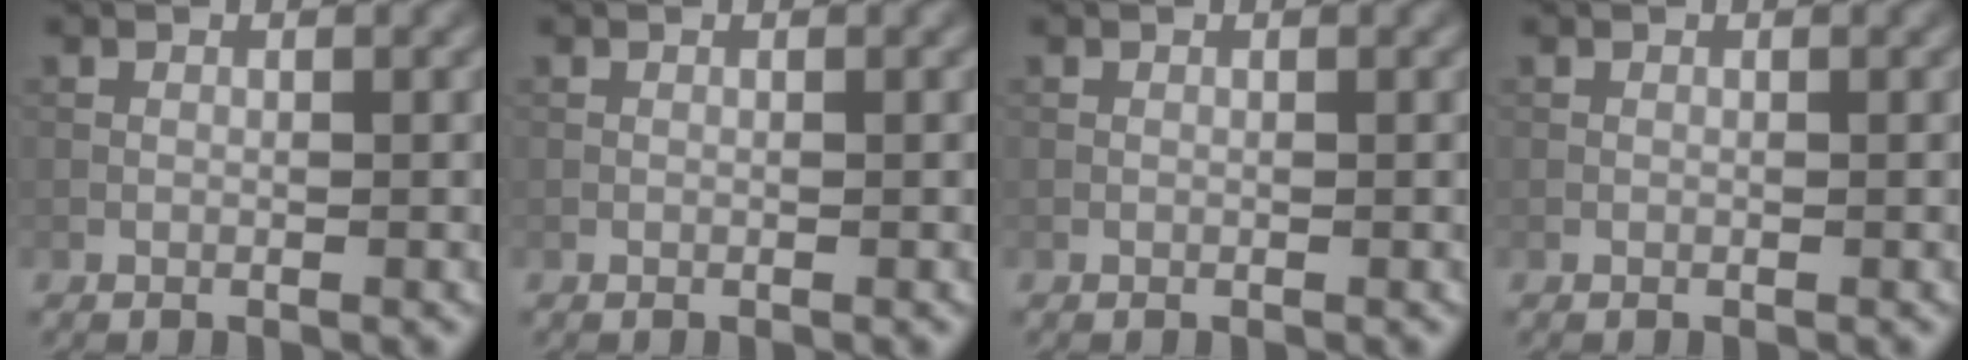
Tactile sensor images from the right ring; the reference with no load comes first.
{"total": 0.0}
{"total": 0.0}
{"total": 0.0}